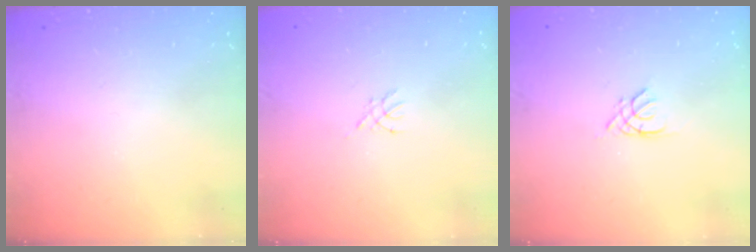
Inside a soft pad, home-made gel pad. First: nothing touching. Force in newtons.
{"total": 1.4, "press": 1.4, "slide": 0.3}
{"total": 1.3, "press": 1.3, "slide": 0.3}